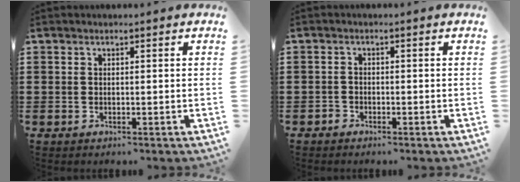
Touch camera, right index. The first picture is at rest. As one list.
[{"total": 1.2, "force": [-1.0, 0.5, 0.0], "torque": [-0.004, 0.004, -0.023]}]